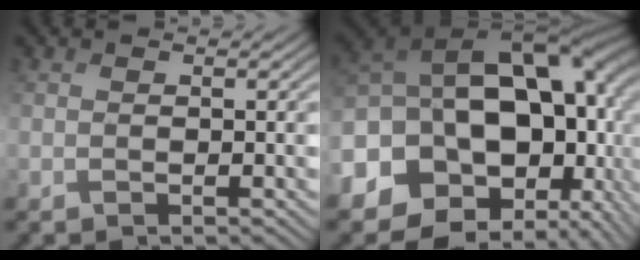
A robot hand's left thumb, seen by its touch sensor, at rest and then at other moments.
{"total": 22.1, "force": [-3.0, 15.6, 15.3], "torque": [-0.294, -0.035, -0.042]}